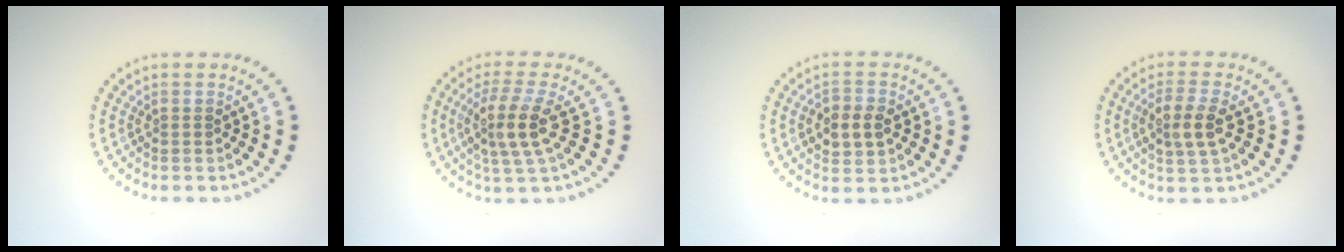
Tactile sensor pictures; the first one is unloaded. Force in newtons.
{"total": 3.8, "press": 3.3, "slide": 2.0}
{"total": 2.9, "press": 2.9, "slide": 0.3}
{"total": 3.0, "press": 2.8, "slide": 0.9}